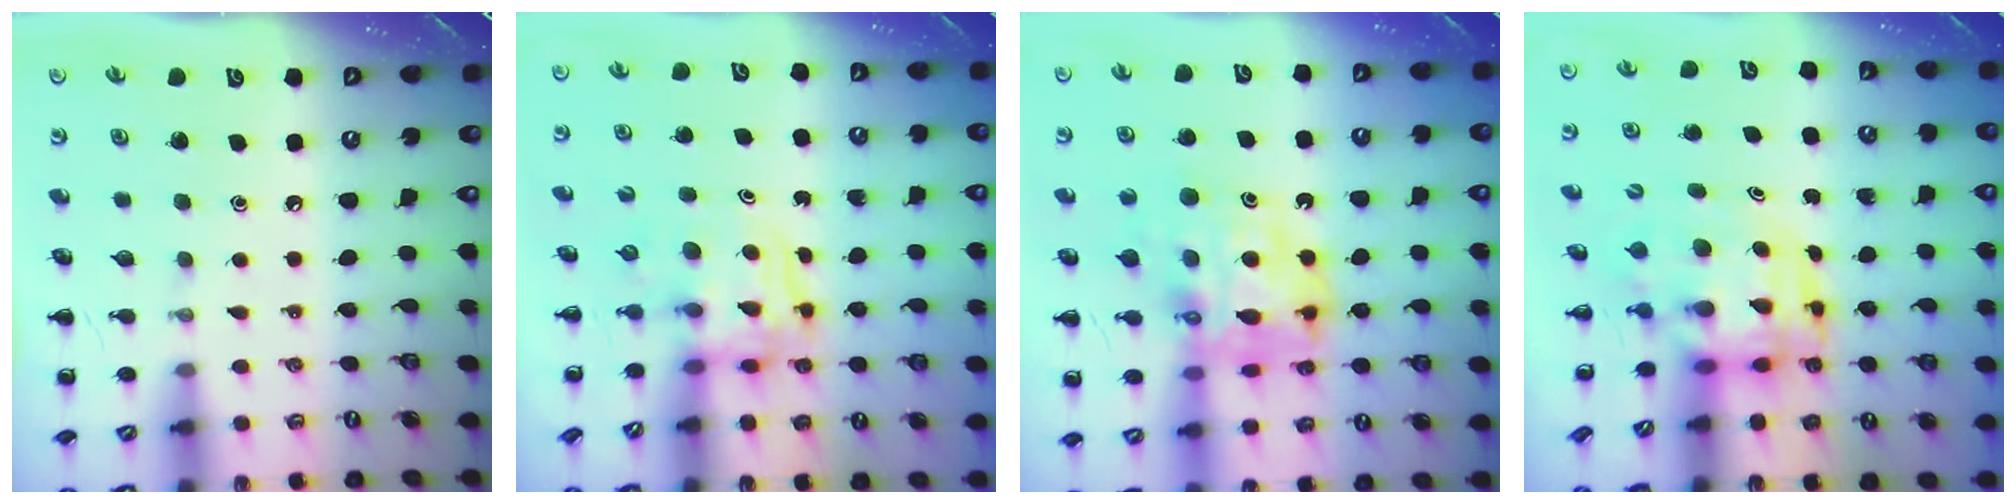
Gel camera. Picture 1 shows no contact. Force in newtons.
{"total": 3.4, "press": 3.4, "slide": 0.2}
{"total": 14.8, "press": 14.2, "slide": 4.0}
{"total": 3.8, "press": 3.7, "slide": 0.8}